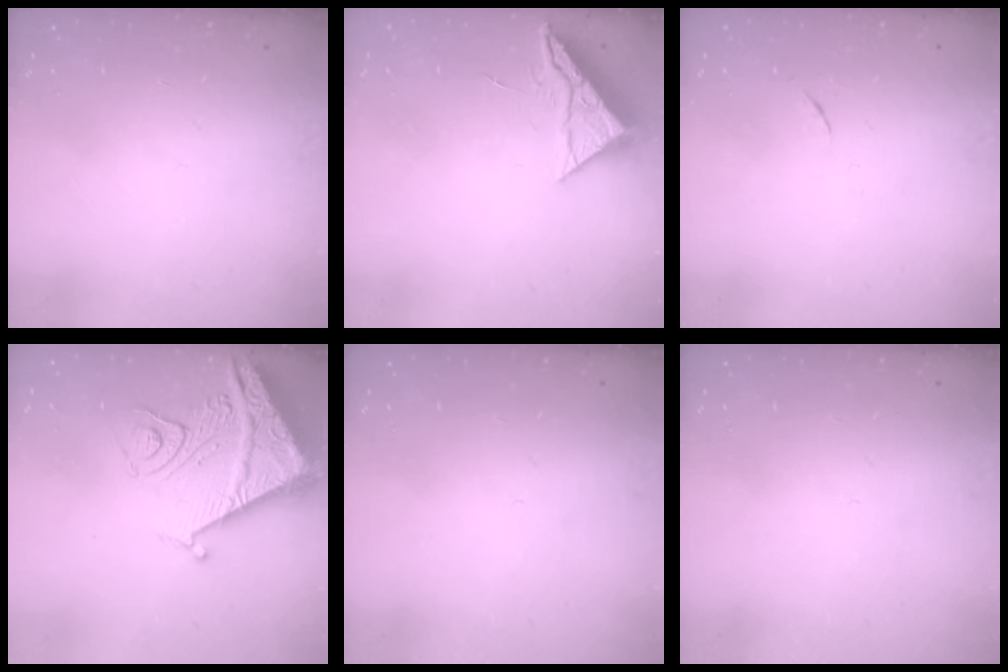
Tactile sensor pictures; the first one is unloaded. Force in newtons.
{"total": 6.6, "press": 6.6, "slide": 0.3}
{"total": 3.5, "press": 3.4, "slide": 0.6}
{"total": 14.0, "press": 13.9, "slide": 1.8}
{"total": 0.0}
{"total": 0.0}